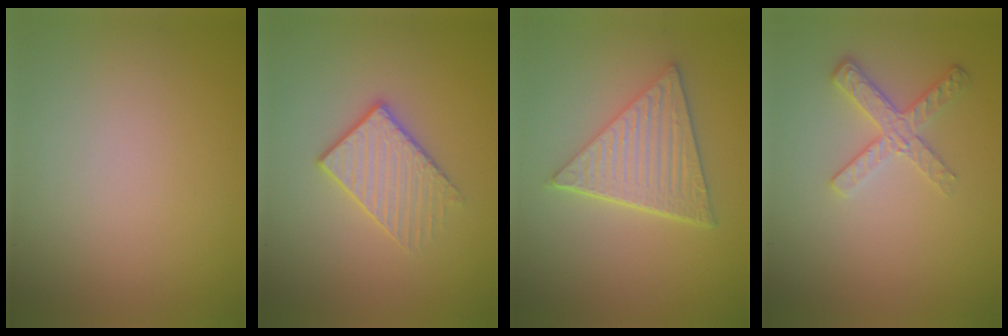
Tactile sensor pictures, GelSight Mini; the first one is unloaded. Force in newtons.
{"total": 2.6, "press": 2.3, "slide": 1.2}
{"total": 5.9, "press": 4.4, "slide": 3.8}
{"total": 2.6, "press": 2.2, "slide": 1.4}